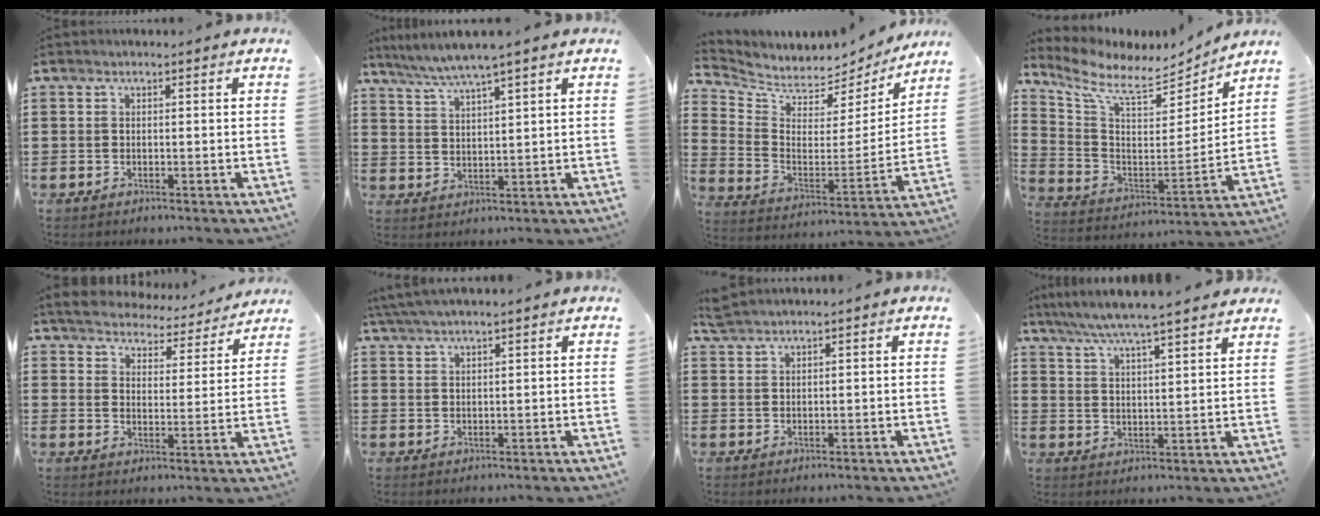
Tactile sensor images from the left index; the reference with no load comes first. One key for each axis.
{"total": 4.3, "fx": 3.6, "fy": -0.4, "fz": 2.3, "tx": -0.054, "ty": -0.012, "tz": 0.063}
{"total": 4.7, "fx": 4.3, "fy": 1.7, "fz": -0.2, "tx": -0.033, "ty": -0.047, "tz": 0.072}
{"total": 8.9, "fx": 7.6, "fy": 2.5, "fz": 3.9, "tx": -0.115, "ty": -0.054, "tz": 0.128}
{"total": 4.6, "fx": 4.6, "fy": 0.2, "fz": 0.1, "tx": -0.031, "ty": -0.037, "tz": 0.077}
{"total": 3.3, "fx": 2.8, "fy": 0.0, "fz": 1.7, "tx": -0.038, "ty": -0.001, "tz": 0.054}
{"total": 2.0, "fx": 1.9, "fy": 0.0, "fz": 0.7, "tx": -0.017, "ty": 0.001, "tz": 0.037}
{"total": 5.7, "fx": 5.2, "fy": -0.6, "fz": 2.2, "tx": -0.062, "ty": -0.027, "tz": 0.089}